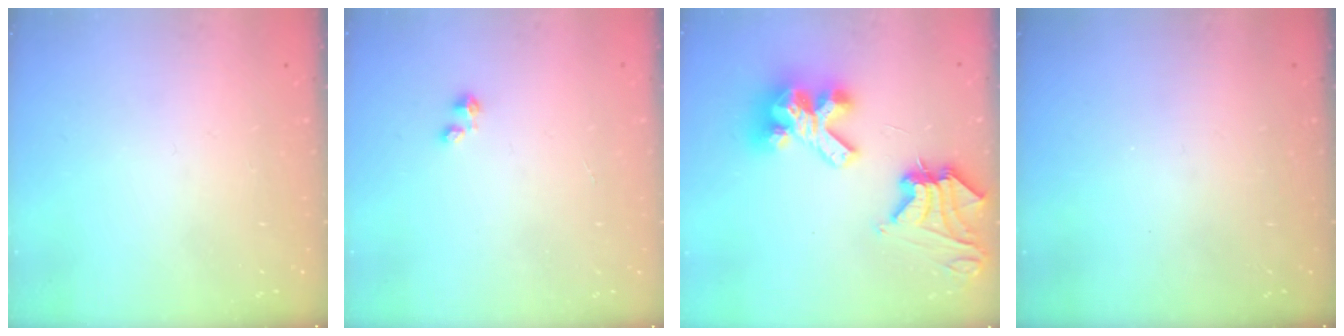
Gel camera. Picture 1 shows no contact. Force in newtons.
{"total": 0.0}
{"total": 14.5, "press": 14.3, "slide": 1.8}
{"total": 0.0}